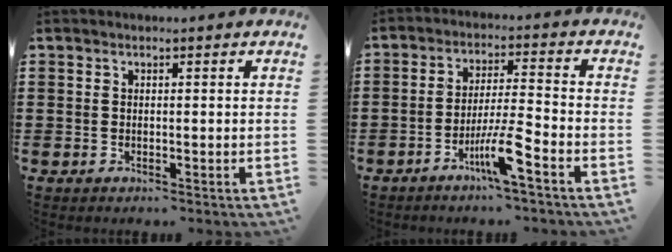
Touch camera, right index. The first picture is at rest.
{"total": 7.0, "force": [-4.1, 0.1, 5.7], "torque": [-0.114, -0.008, -0.077]}